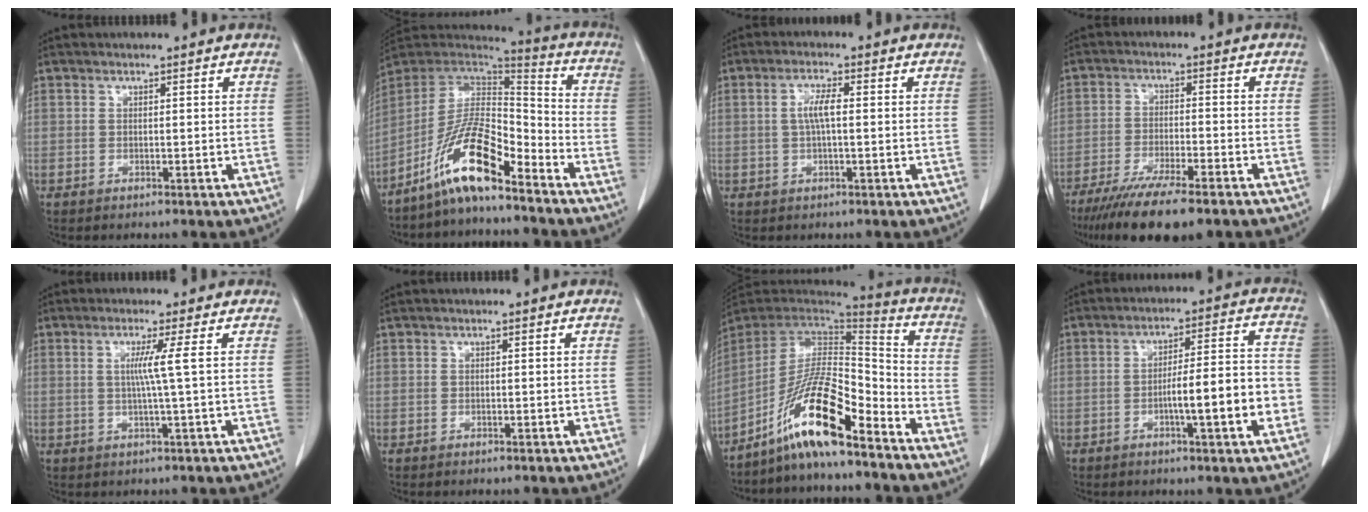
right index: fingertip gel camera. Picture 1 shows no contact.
{"total": 12.9, "force": [-8.8, 2.3, 9.2], "torque": [-0.174, 0.010, -0.162]}
{"total": 3.5, "force": [0.2, 0.6, 3.5], "torque": [-0.070, 0.006, 0.004]}
{"total": 14.0, "force": [-10.8, 1.9, 8.7], "torque": [-0.142, -0.032, -0.172]}
{"total": 3.5, "force": [0.5, -1.2, 3.2], "torque": [-0.062, -0.005, 0.009]}
{"total": 0.0}
{"total": 14.6, "force": [-10.0, 1.7, 10.5], "torque": [-0.194, 0.006, -0.181]}
{"total": 10.6, "force": [-3.0, 0.7, 10.1], "torque": [-0.154, 0.015, -0.044]}